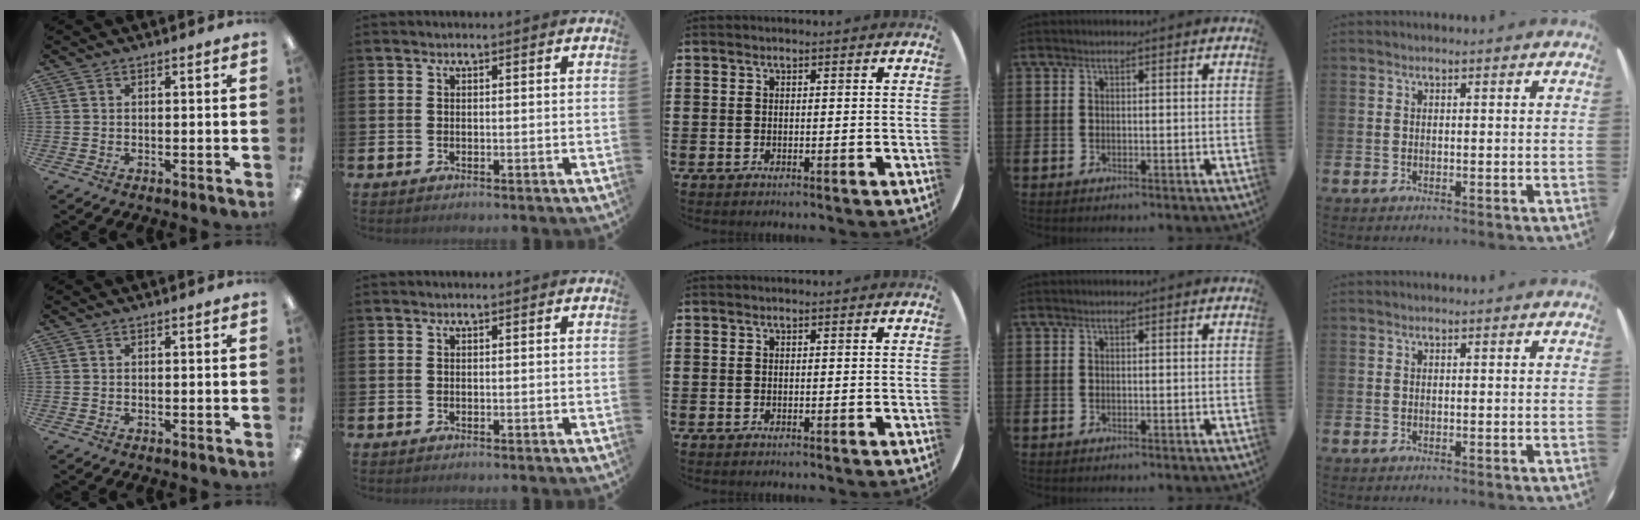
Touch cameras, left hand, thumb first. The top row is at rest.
{}